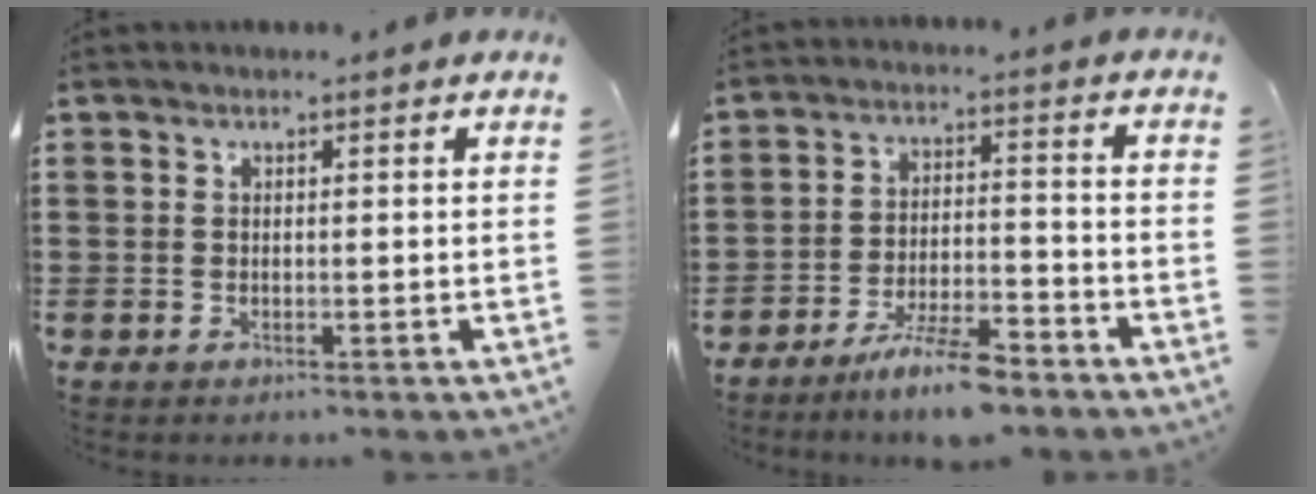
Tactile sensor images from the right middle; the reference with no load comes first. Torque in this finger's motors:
{"motor_torque": [0.64, -0.59, 0.21, 0.10]}